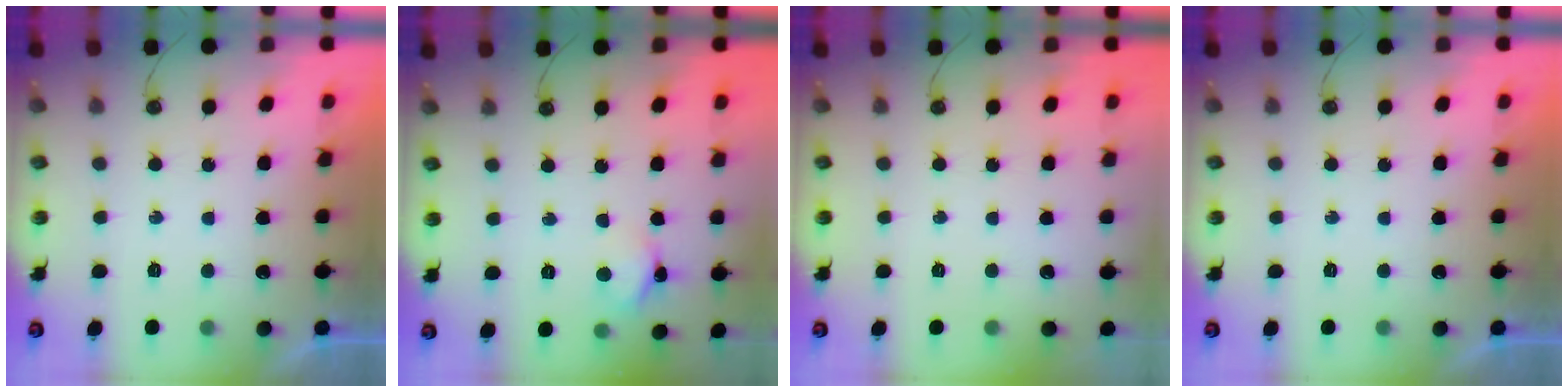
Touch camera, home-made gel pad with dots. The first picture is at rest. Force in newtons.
{"total": 4.2, "press": 4.2, "slide": 0.4}
{"total": 0.0}
{"total": 0.0}